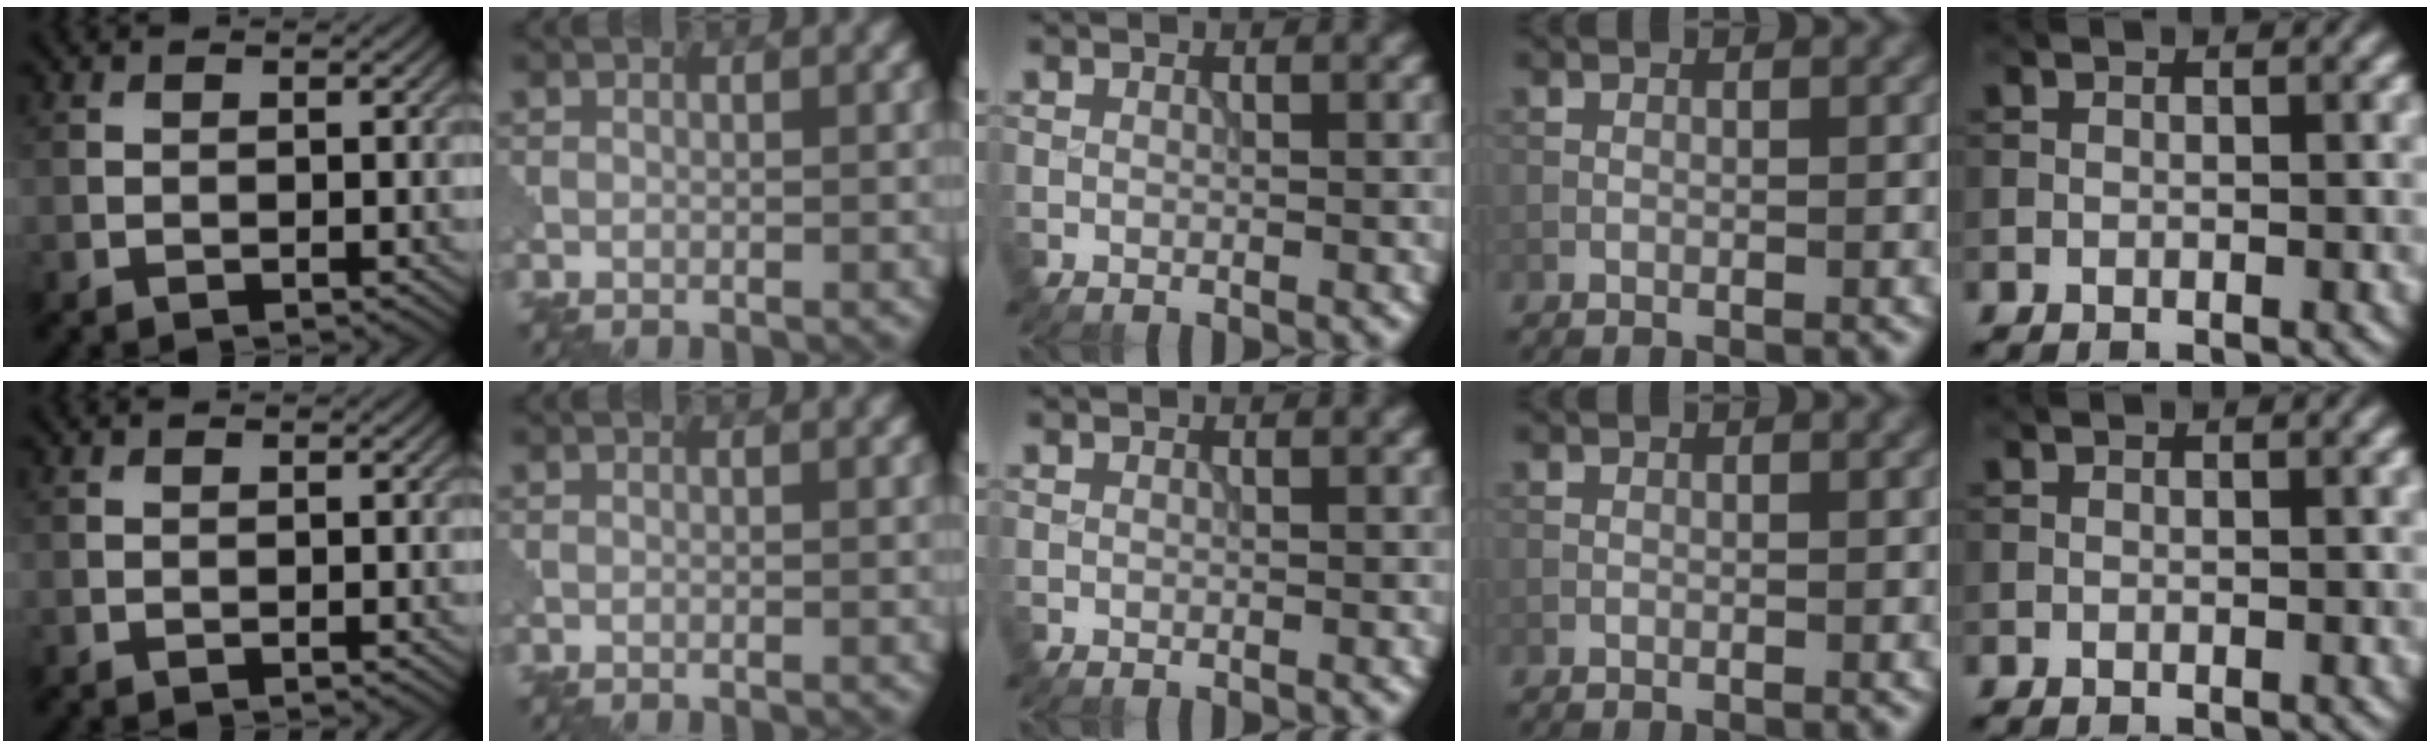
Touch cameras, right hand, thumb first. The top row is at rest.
{}